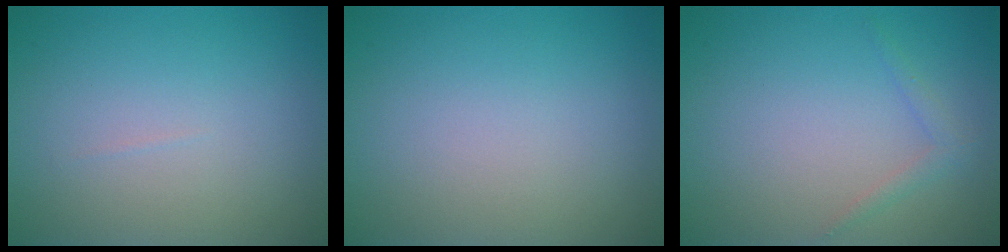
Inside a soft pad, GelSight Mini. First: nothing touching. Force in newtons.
{"total": 0.0}
{"total": 1.1, "press": 1.1, "slide": 0.1}